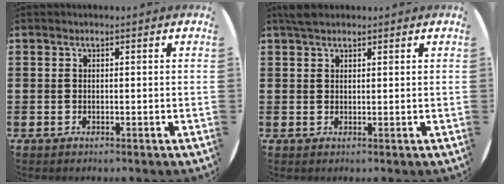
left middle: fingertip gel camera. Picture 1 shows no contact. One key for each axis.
{"total": 2.0, "fx": 1.7, "fy": 0.8, "fz": 0.6, "tx": -0.007, "ty": 0.003, "tz": 0.031}